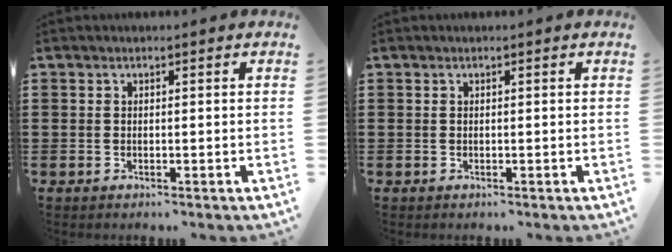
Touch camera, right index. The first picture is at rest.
{"total": 0.0}